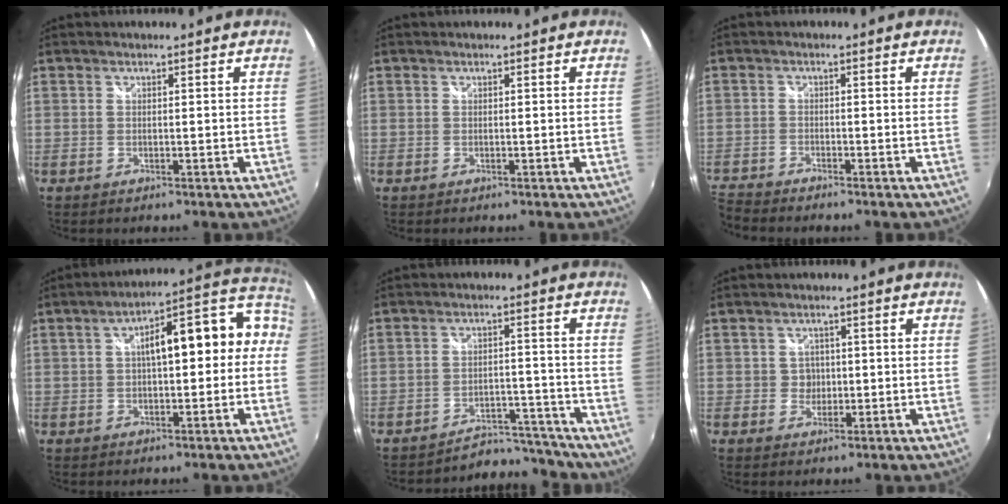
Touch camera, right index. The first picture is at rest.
{"total": 0.0}
{"total": 4.9, "force": [-4.9, 0.2, 0.4], "torque": [-0.035, -0.017, -0.103]}
{"total": 13.5, "force": [-0.1, 5.1, 12.5], "torque": [-0.171, 0.053, 0.005]}
{"total": 8.5, "force": [-8.1, 2.5, 0.1], "torque": [-0.003, 0.031, -0.111]}
{"total": 2.2, "force": [-0.1, 2.1, 0.3], "torque": [-0.002, 0.005, -0.001]}